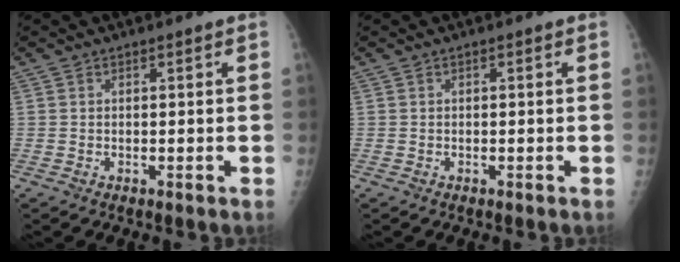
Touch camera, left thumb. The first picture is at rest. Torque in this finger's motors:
{"motor_torque": [0.00, 0.00, 0.00, 0.00, 0.00]}